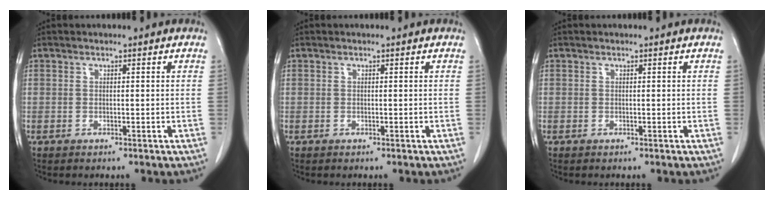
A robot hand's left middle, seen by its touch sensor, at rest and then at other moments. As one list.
[{"total": 0.0}, {"total": 0.0}]